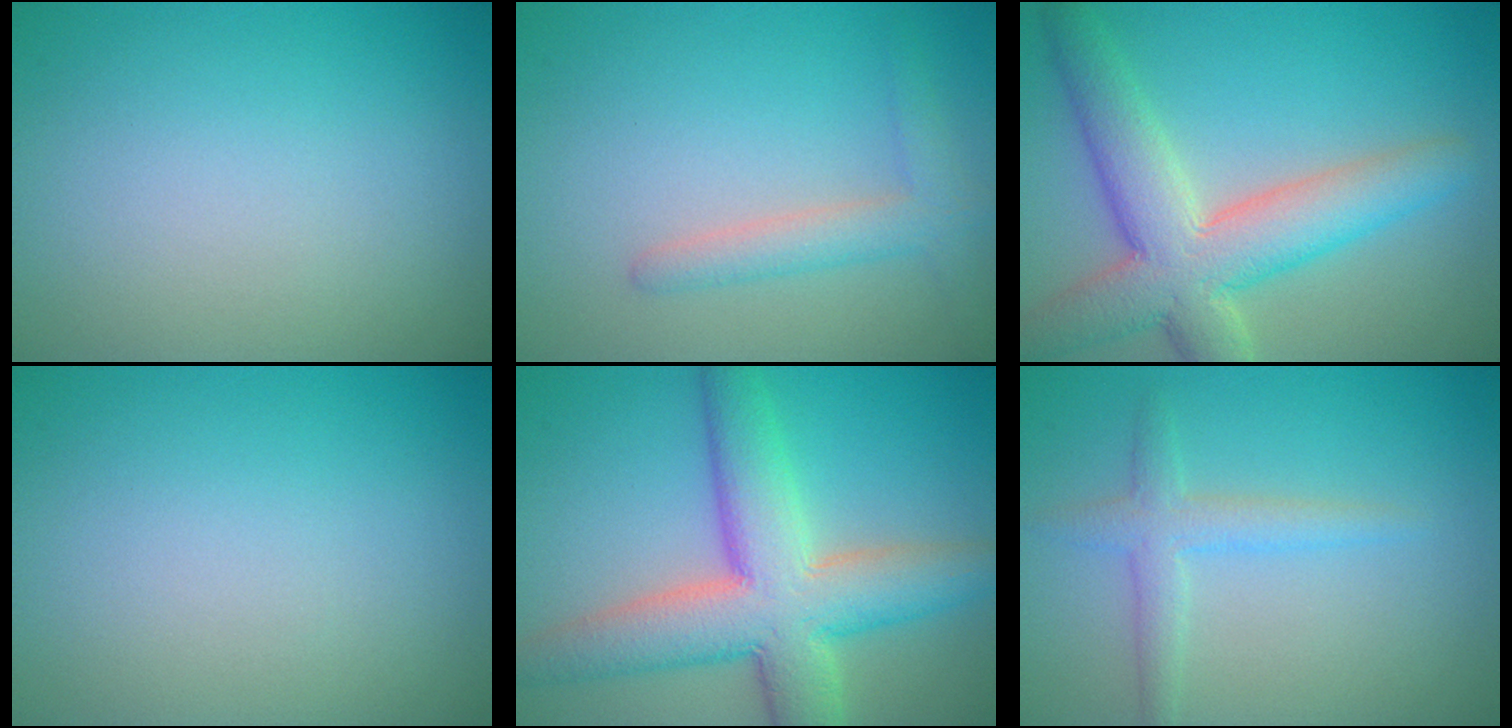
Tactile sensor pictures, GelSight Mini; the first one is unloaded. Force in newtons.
{"total": 2.6, "press": 2.6, "slide": 0.2}
{"total": 7.9, "press": 7.9, "slide": 0.6}
{"total": 0.0}
{"total": 9.2, "press": 9.1, "slide": 0.5}
{"total": 2.3, "press": 2.3, "slide": 0.1}